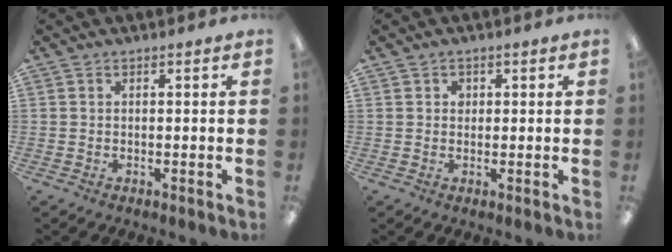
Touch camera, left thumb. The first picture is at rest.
{"total": 1.7, "force": [0.6, 1.5, 0.6], "torque": [-0.004, 0.004, 0.007]}